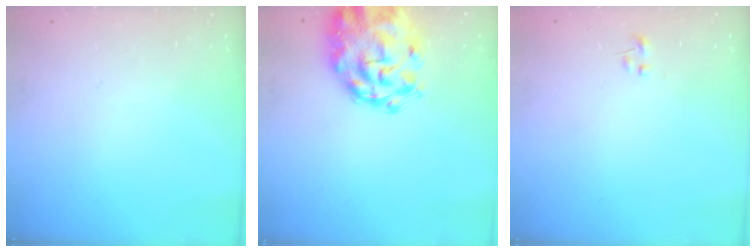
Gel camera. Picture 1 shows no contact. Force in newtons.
{"total": 8.3, "press": 7.8, "slide": 2.7}
{"total": 0.0}